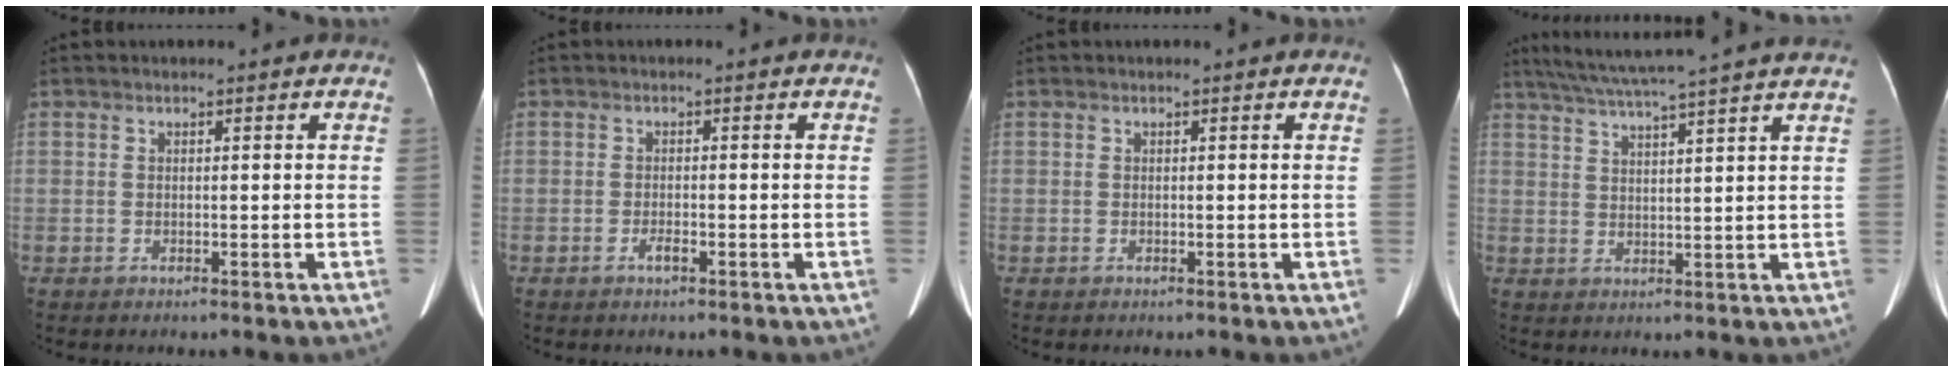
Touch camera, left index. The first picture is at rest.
{"total": 1.2, "force": [-0.9, 0.2, 0.7], "torque": [-0.018, -0.004, -0.015]}
{"total": 0.0}
{"total": 15.2, "force": [13.1, -1.1, 7.6], "torque": [-0.138, 0.021, 0.175]}